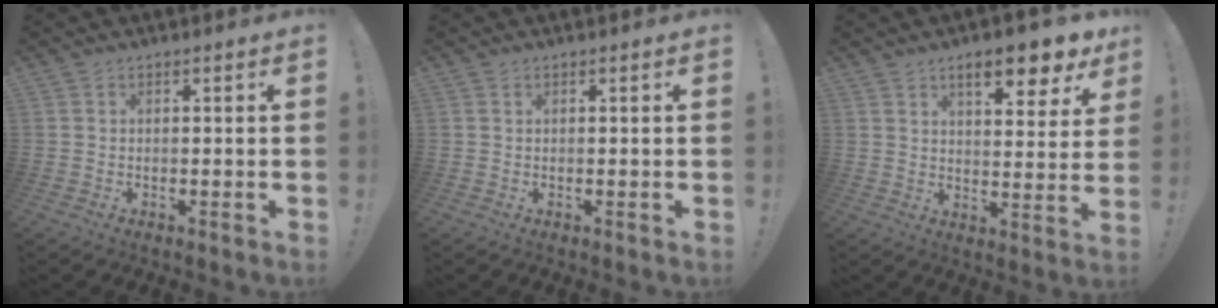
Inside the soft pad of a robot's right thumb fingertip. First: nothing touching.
{"total": 0.0}
{"total": 11.1, "force": [6.9, 3.1, 8.1], "torque": [-0.106, -0.040, 0.110]}